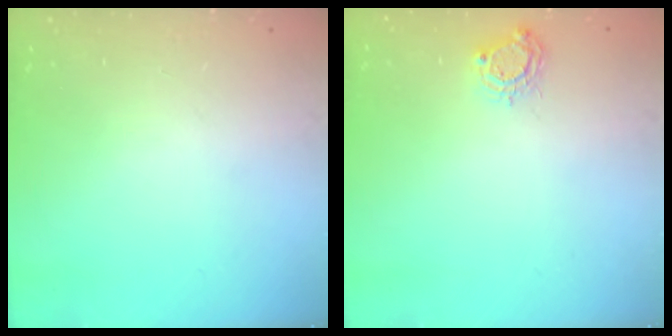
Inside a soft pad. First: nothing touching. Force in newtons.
{"total": 5.2, "press": 5.2, "slide": 0.5}